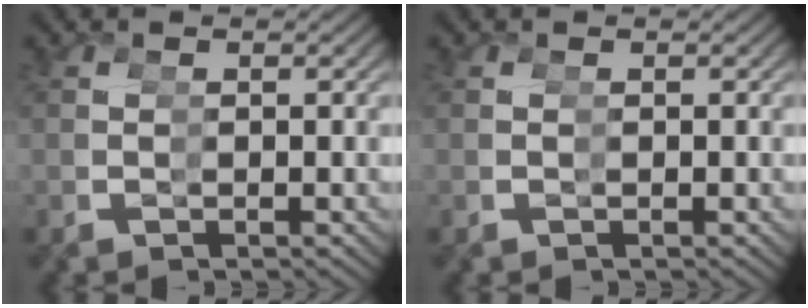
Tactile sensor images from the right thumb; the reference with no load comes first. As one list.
[{"total": 0.0}]